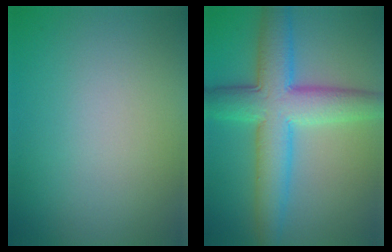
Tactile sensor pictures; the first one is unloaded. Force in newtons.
{"total": 8.2, "press": 8.2, "slide": 0.0}